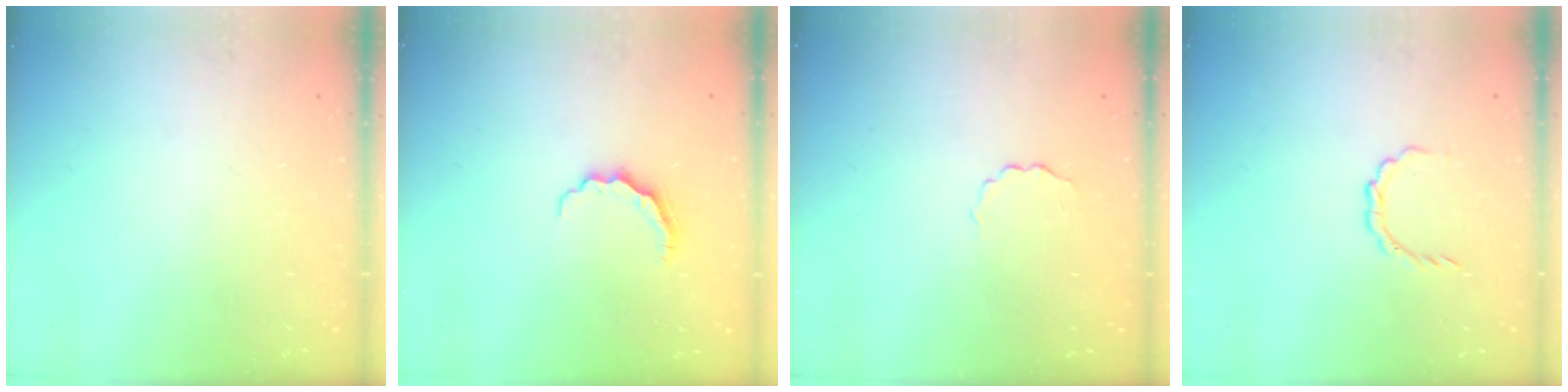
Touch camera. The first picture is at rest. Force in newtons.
{"total": 5.5, "press": 5.4, "slide": 0.7}
{"total": 2.2, "press": 2.2, "slide": 0.6}
{"total": 3.4, "press": 3.4, "slide": 0.3}